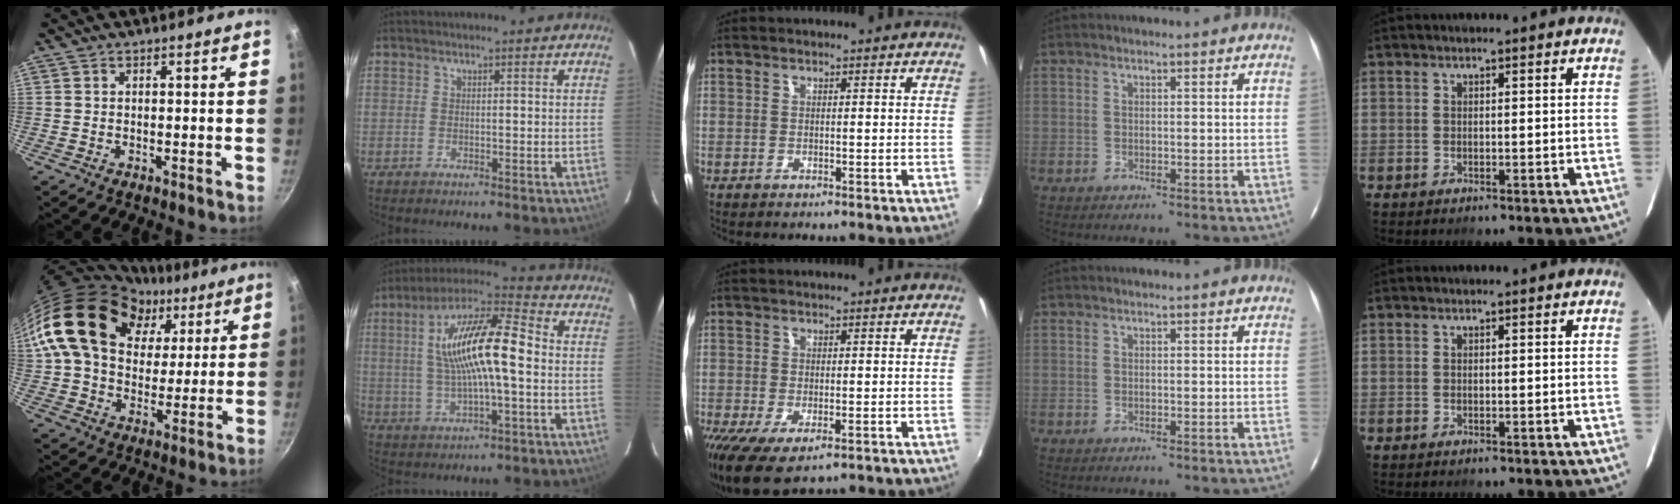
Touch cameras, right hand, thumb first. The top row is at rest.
{"thumb": {"total": 23.8, "force": [9.9, 16.6, 13.9], "torque": [-0.221, -0.002, 0.171]}, "index": {"total": 16.3, "force": [0.8, 4.3, 15.7], "torque": [-0.290, 0.019, 0.008]}, "middle": {"total": 6.7, "force": [-3.2, 2.6, 5.3], "torque": [-0.106, -0.031, -0.048]}}